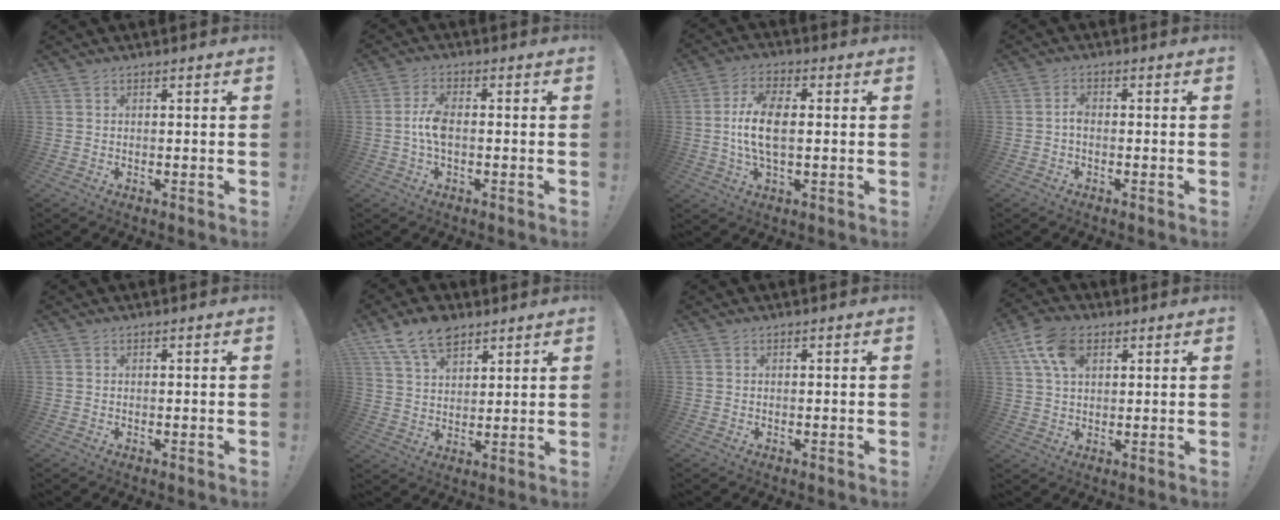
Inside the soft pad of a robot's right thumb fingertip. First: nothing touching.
{"total": 6.2, "force": [-0.9, 2.6, 5.5], "torque": [-0.117, 0.002, -0.016]}
{"total": 10.6, "force": [-0.1, 5.2, 9.2], "torque": [-0.179, -0.002, -0.005]}
{"total": 2.2, "force": [-0.8, 1.0, 1.8], "torque": [-0.035, 0.006, -0.014]}
{"total": 0.0}
{"total": 11.0, "force": [7.5, 6.0, 5.3], "torque": [-0.093, -0.033, 0.145]}
{"total": 0.0}
{"total": 11.2, "force": [4.6, 7.1, 7.3], "torque": [-0.129, -0.001, 0.088]}